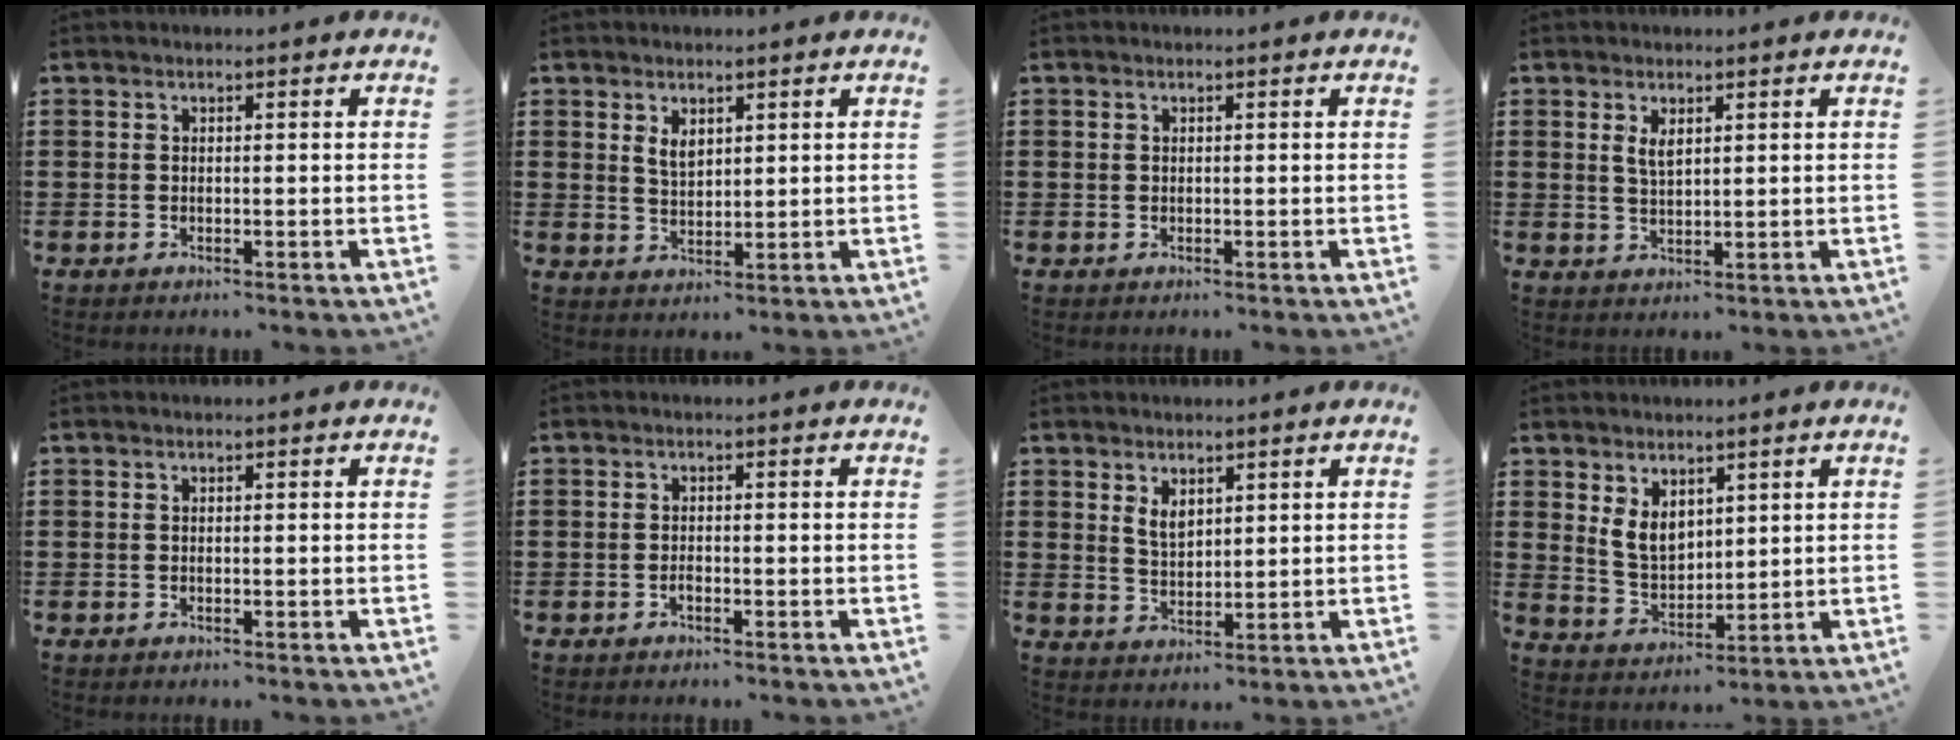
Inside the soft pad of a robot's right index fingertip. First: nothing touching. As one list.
[{"total": 2.8, "force": [1.6, 1.5, 1.6], "torque": [-0.027, 0.001, 0.028]}, {"total": 0.5, "force": [0.2, 0.5, 0.1], "torque": [-0.003, 0.004, 0.004]}, {"total": 2.3, "force": [1.2, 0.9, 1.8], "torque": [-0.038, 0.003, 0.020]}, {"total": 0.0}, {"total": 1.0, "force": [-0.7, 0.3, 0.7], "torque": [-0.015, -0.006, -0.011]}, {"total": 3.1, "force": [1.8, 1.8, 1.7], "torque": [-0.031, 0.001, 0.032]}, {"total": 5.5, "force": [2.7, 3.7, 3.1], "torque": [-0.073, 0.007, 0.051]}]